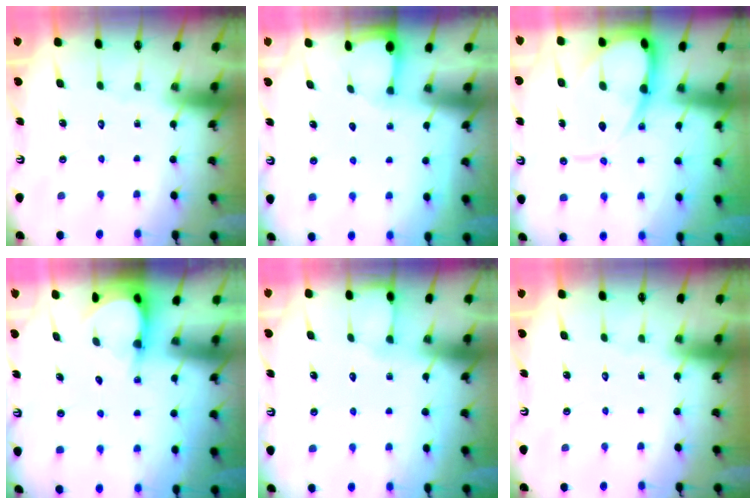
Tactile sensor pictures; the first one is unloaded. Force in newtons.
{"total": 1.3, "press": 1.3, "slide": 0.2}
{"total": 12.8, "press": 12.8, "slide": 1.2}
{"total": 3.9, "press": 3.9, "slide": 0.2}
{"total": 2.9, "press": 2.9, "slide": 0.5}
{"total": 0.0}